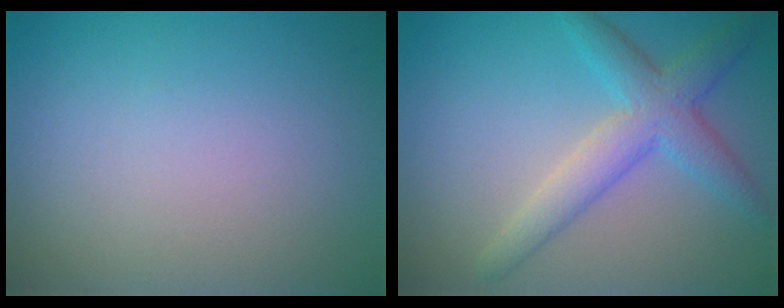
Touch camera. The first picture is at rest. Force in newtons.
{"total": 4.3, "press": 4.3, "slide": 0.2}